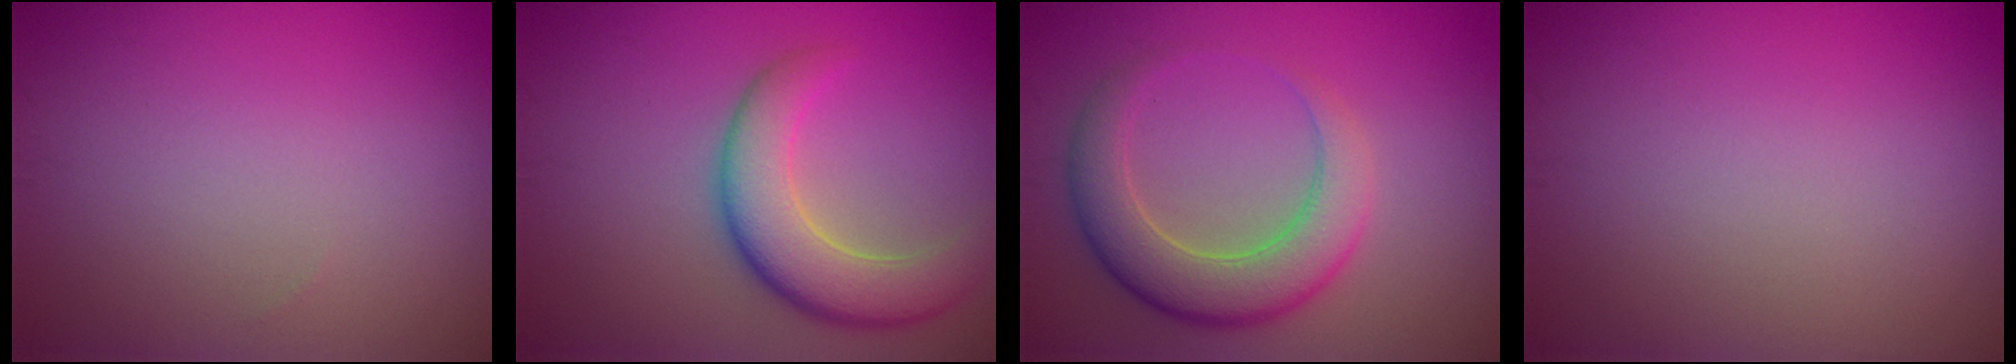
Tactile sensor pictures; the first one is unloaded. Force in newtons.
{"total": 6.0, "press": 6.0, "slide": 0.4}
{"total": 5.7, "press": 5.7, "slide": 0.3}
{"total": 0.0}